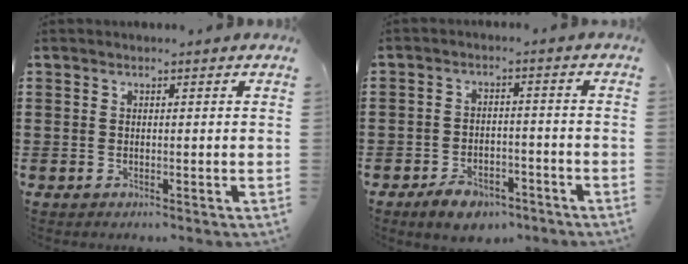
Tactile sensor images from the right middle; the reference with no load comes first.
{"total": 4.3, "force": [-3.6, 1.9, 1.4], "torque": [-0.031, 0.011, -0.072]}